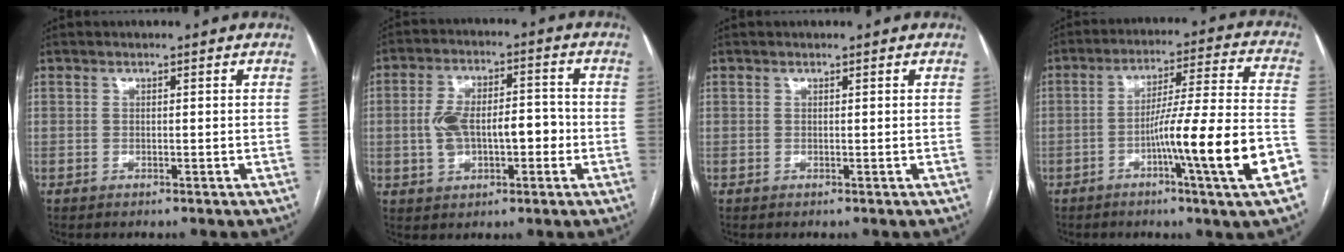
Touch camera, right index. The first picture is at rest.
{"total": 9.5, "force": [-1.2, 4.9, 8.1], "torque": [-0.147, 0.031, -0.014]}
{"total": 0.0}
{"total": 16.2, "force": [-6.2, -0.9, 14.9], "torque": [-0.226, -0.001, -0.096]}